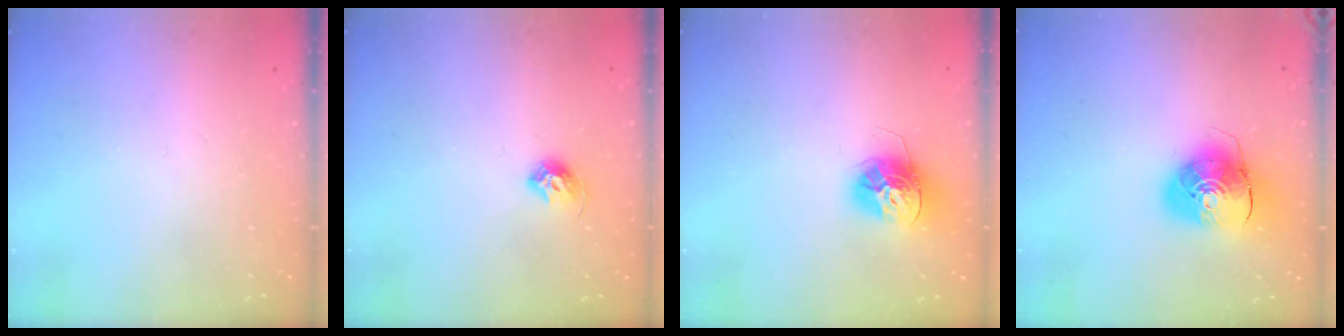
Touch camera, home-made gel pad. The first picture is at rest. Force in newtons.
{"total": 7.3, "press": 7.3, "slide": 0.8}
{"total": 13.4, "press": 13.4, "slide": 1.2}
{"total": 10.9, "press": 10.7, "slide": 1.6}